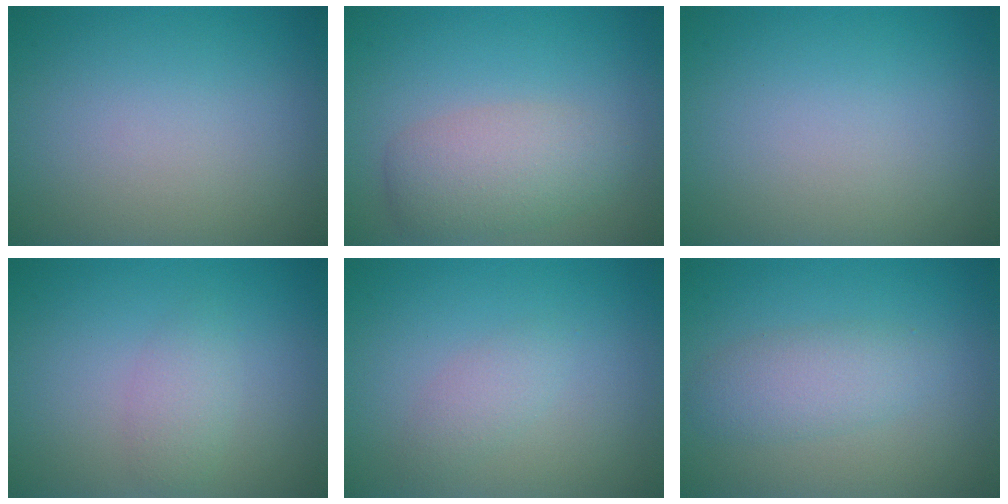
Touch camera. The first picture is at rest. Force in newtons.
{"total": 4.0, "press": 4.0, "slide": 0.1}
{"total": 0.0}
{"total": 1.8, "press": 1.8, "slide": 0.0}
{"total": 1.5, "press": 1.5, "slide": 0.1}
{"total": 2.8, "press": 2.8, "slide": 0.1}